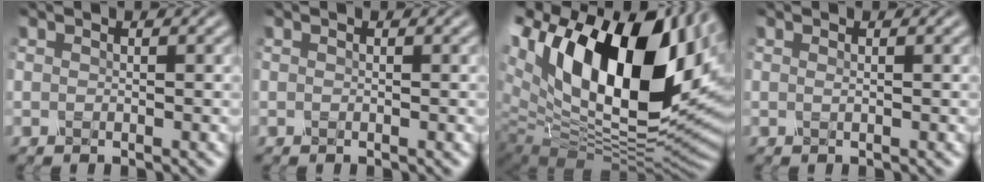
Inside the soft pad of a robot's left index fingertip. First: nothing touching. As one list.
[{"total": 0.0}, {"total": 19.6, "force": [4.7, 10.7, 15.7], "torque": [-0.273, -0.005, 0.100]}, {"total": 0.0}]